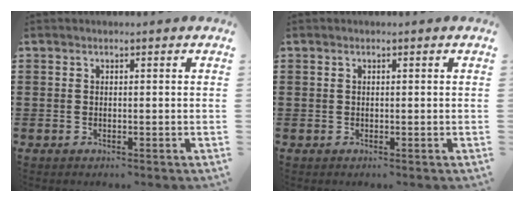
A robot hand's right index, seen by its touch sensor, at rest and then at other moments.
{"total": 0.0}